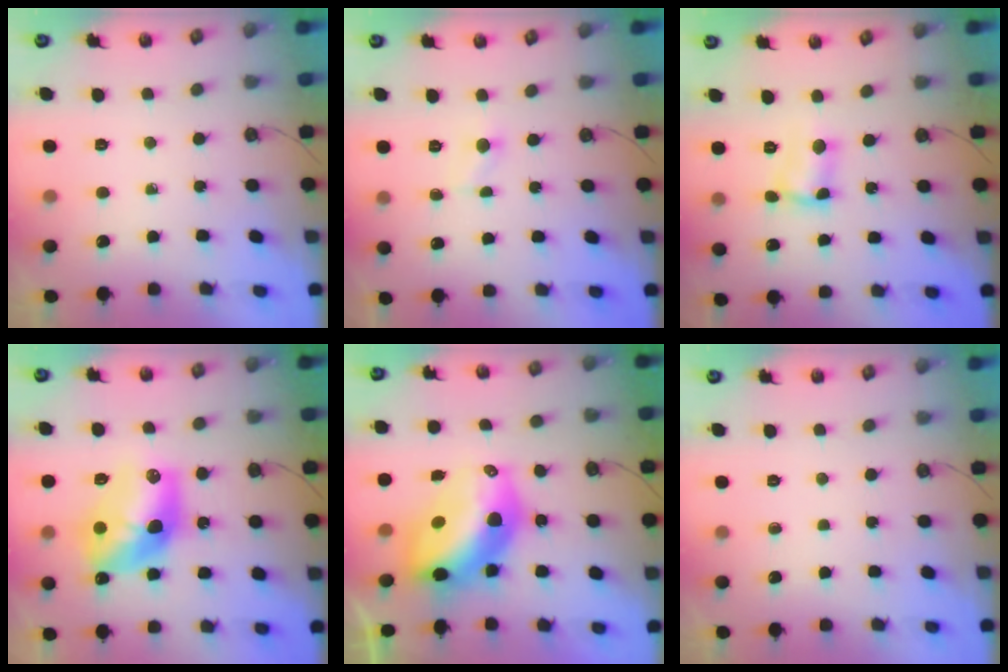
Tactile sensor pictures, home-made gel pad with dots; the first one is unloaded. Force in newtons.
{"total": 1.8, "press": 1.8, "slide": 0.2}
{"total": 4.5, "press": 4.2, "slide": 1.6}
{"total": 14.3, "press": 14.2, "slide": 0.8}
{"total": 15.1, "press": 15.0, "slide": 1.3}
{"total": 0.0}